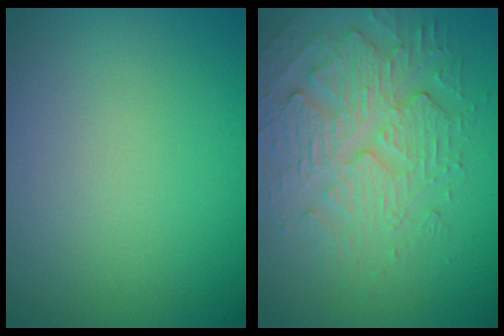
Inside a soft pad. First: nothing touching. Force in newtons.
{"total": 4.8, "press": 4.2, "slide": 2.4}